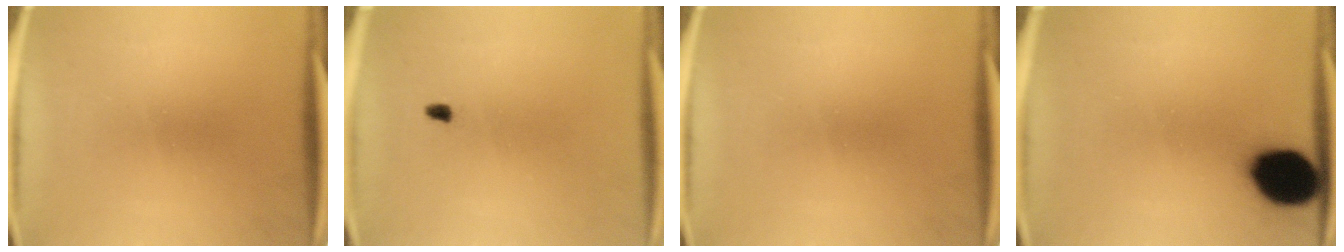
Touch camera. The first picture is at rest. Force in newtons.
{"total": 0.9}
{"total": 0.0}
{"total": 15.1}